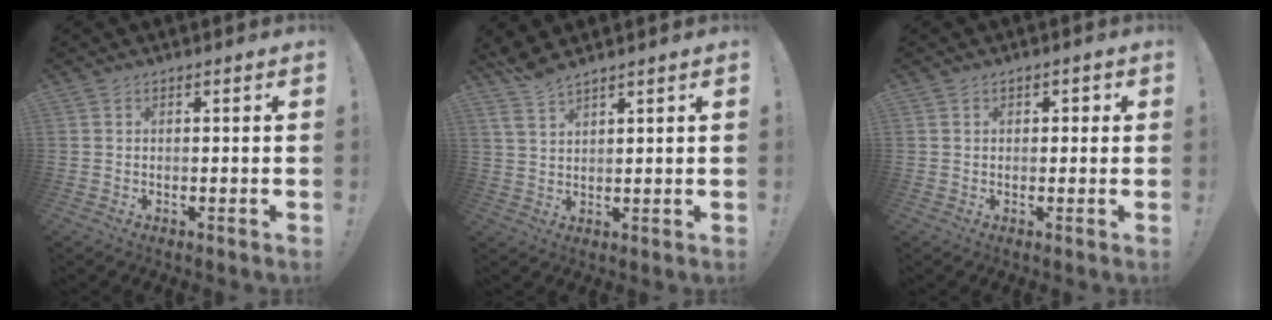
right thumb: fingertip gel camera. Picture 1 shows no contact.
{"total": 4.7, "force": [4.3, 0.6, 1.8], "torque": [-0.053, -0.019, 0.083]}
{"total": 1.5, "force": [0.0, 1.3, 0.8], "torque": [-0.001, 0.000, -0.004]}